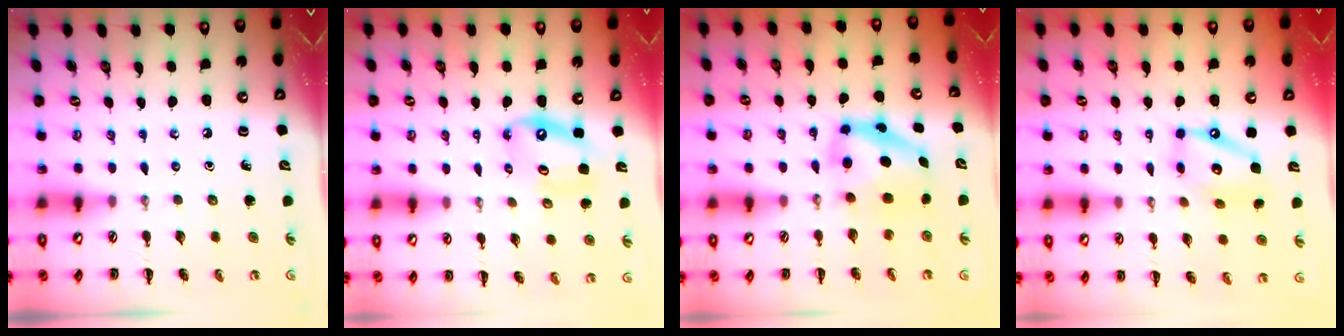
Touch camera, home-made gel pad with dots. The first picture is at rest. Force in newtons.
{"total": 10.1, "press": 9.8, "slide": 2.6}
{"total": 6.2, "press": 6.1, "slide": 1.0}
{"total": 12.5, "press": 12.3, "slide": 2.3}